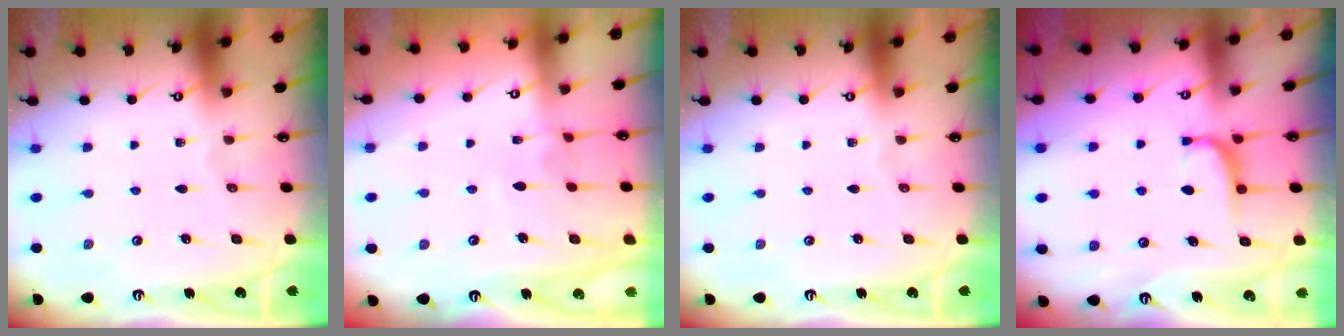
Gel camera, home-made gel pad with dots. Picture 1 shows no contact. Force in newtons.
{"total": 3.5, "press": 3.5, "slide": 0.6}
{"total": 0.0}
{"total": 0.8, "press": 0.7, "slide": 0.4}